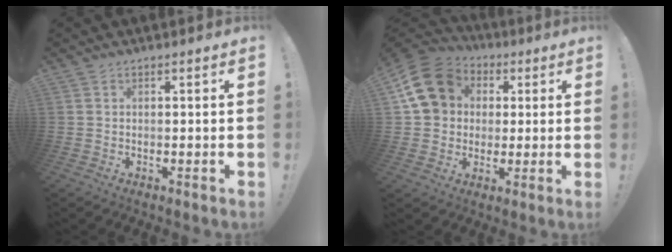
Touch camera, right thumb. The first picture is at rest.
{"total": 16.1, "force": [4.7, 13.1, 8.0], "torque": [-0.128, -0.005, 0.096]}